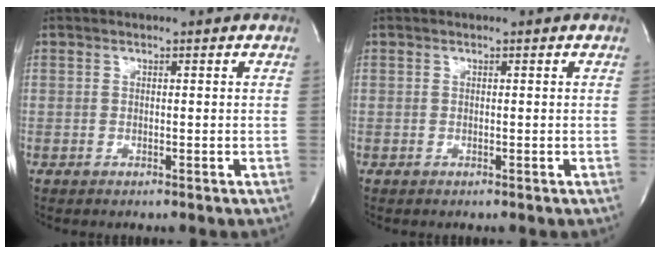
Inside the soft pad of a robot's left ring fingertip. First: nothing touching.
{"total": 0.0}